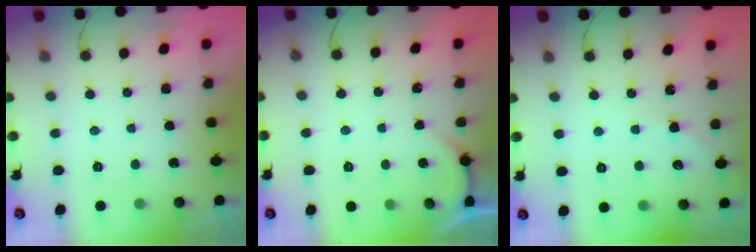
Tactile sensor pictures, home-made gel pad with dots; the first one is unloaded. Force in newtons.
{"total": 0.0}
{"total": 4.0, "press": 3.9, "slide": 0.6}